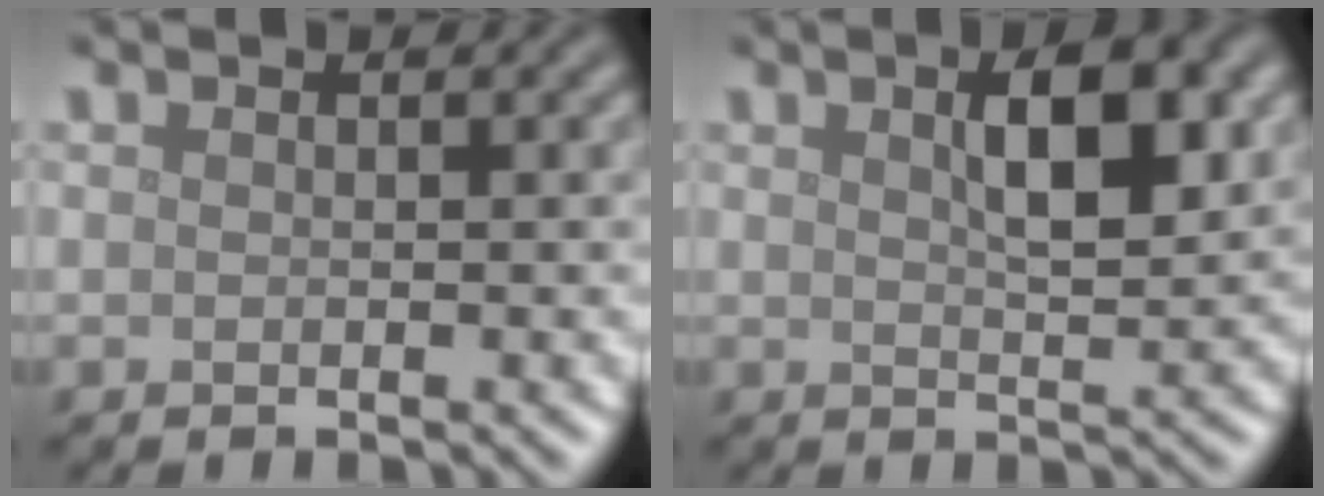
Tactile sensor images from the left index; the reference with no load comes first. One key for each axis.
{"total": 5.1, "fx": 1.7, "fy": 1.6, "fz": 4.5, "tx": -0.070, "ty": 0.006, "tz": 0.028}